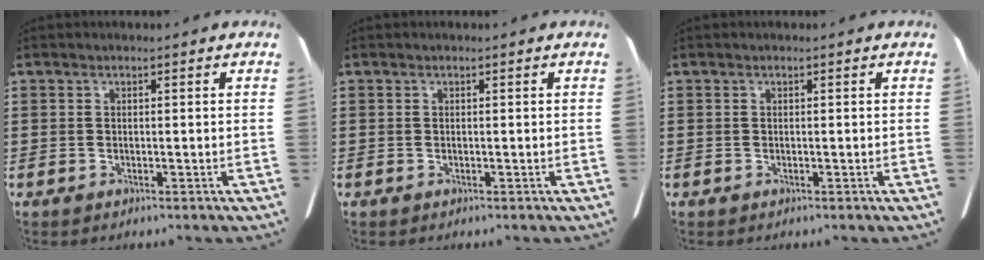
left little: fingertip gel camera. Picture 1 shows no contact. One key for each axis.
{"total": 0.0}
{"total": 0.0}